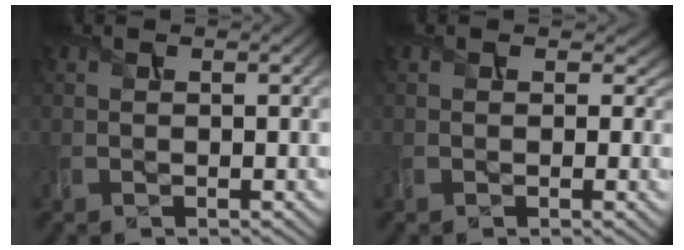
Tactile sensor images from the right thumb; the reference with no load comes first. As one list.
[{"total": 2.0, "force": [0.6, 1.6, 1.0], "torque": [-0.020, -0.010, 0.008]}]